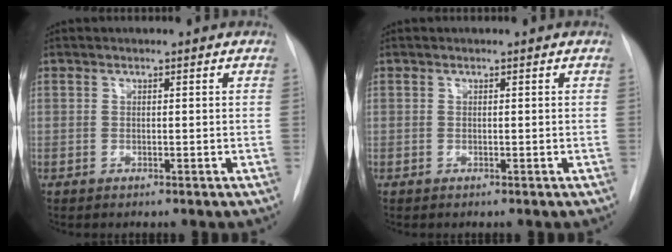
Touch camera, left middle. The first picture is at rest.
{"total": 0.0}